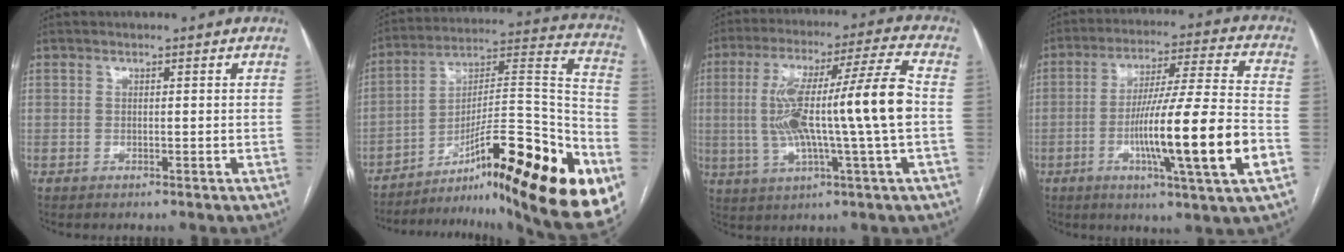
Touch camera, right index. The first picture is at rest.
{"total": 31.8, "force": [-18.1, 3.8, 25.8], "torque": [-0.296, 0.014, -0.271]}
{"total": 16.5, "force": [-0.2, -0.2, 16.5], "torque": [-0.301, 0.021, -0.007]}
{"total": 18.3, "force": [-5.0, -0.6, 17.6], "torque": [-0.290, -0.009, -0.086]}